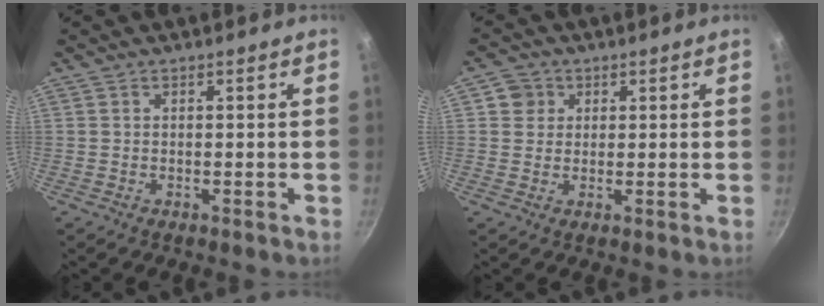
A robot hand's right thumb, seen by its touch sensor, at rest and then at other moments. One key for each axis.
{"total": 3.8, "fx": 1.1, "fy": 3.6, "fz": 0.8, "tx": 0.018, "ty": 0.005, "tz": 0.012}